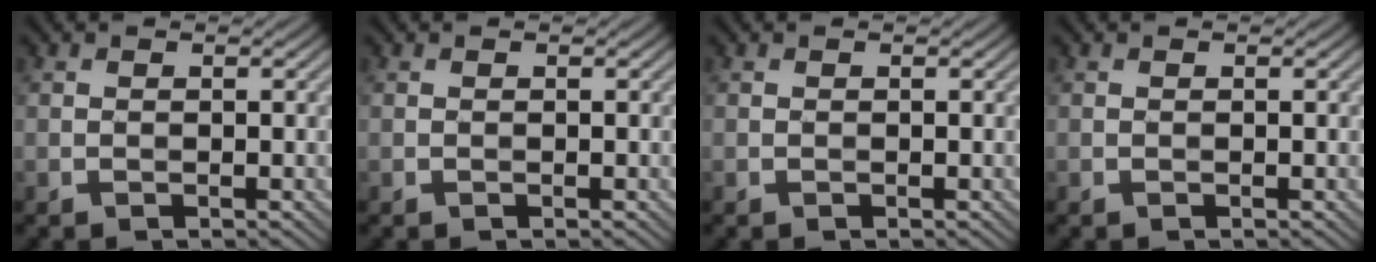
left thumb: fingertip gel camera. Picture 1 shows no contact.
{"total": 0.0}
{"total": 0.0}
{"total": 0.0}